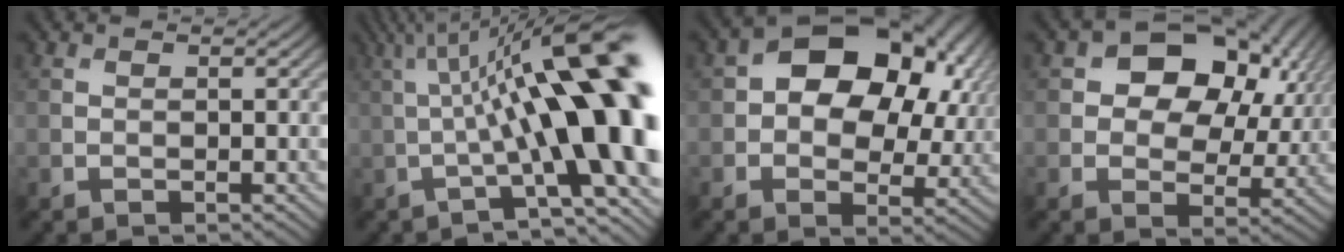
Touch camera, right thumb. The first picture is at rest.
{"total": 16.9, "force": [0.1, 4.0, 16.4], "torque": [-0.216, 0.024, 0.007]}
{"total": 12.9, "force": [3.7, 9.0, 8.5], "torque": [-0.129, -0.001, 0.057]}
{"total": 13.0, "force": [4.9, 9.2, 7.7], "torque": [-0.133, 0.013, 0.074]}